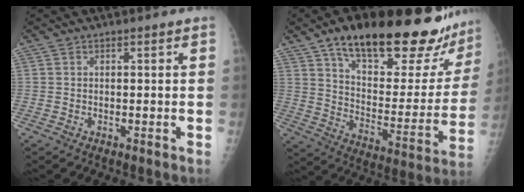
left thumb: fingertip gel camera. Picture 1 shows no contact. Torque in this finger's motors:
{"motor_torque": [1.46, 1.41, 1.59, -1.18, 0.11]}